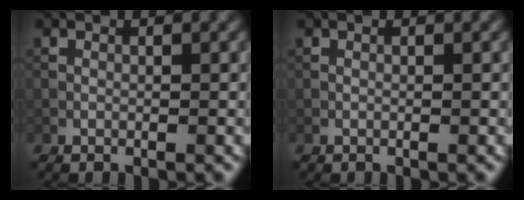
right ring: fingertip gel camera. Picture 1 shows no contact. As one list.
[{"total": 0.0}]